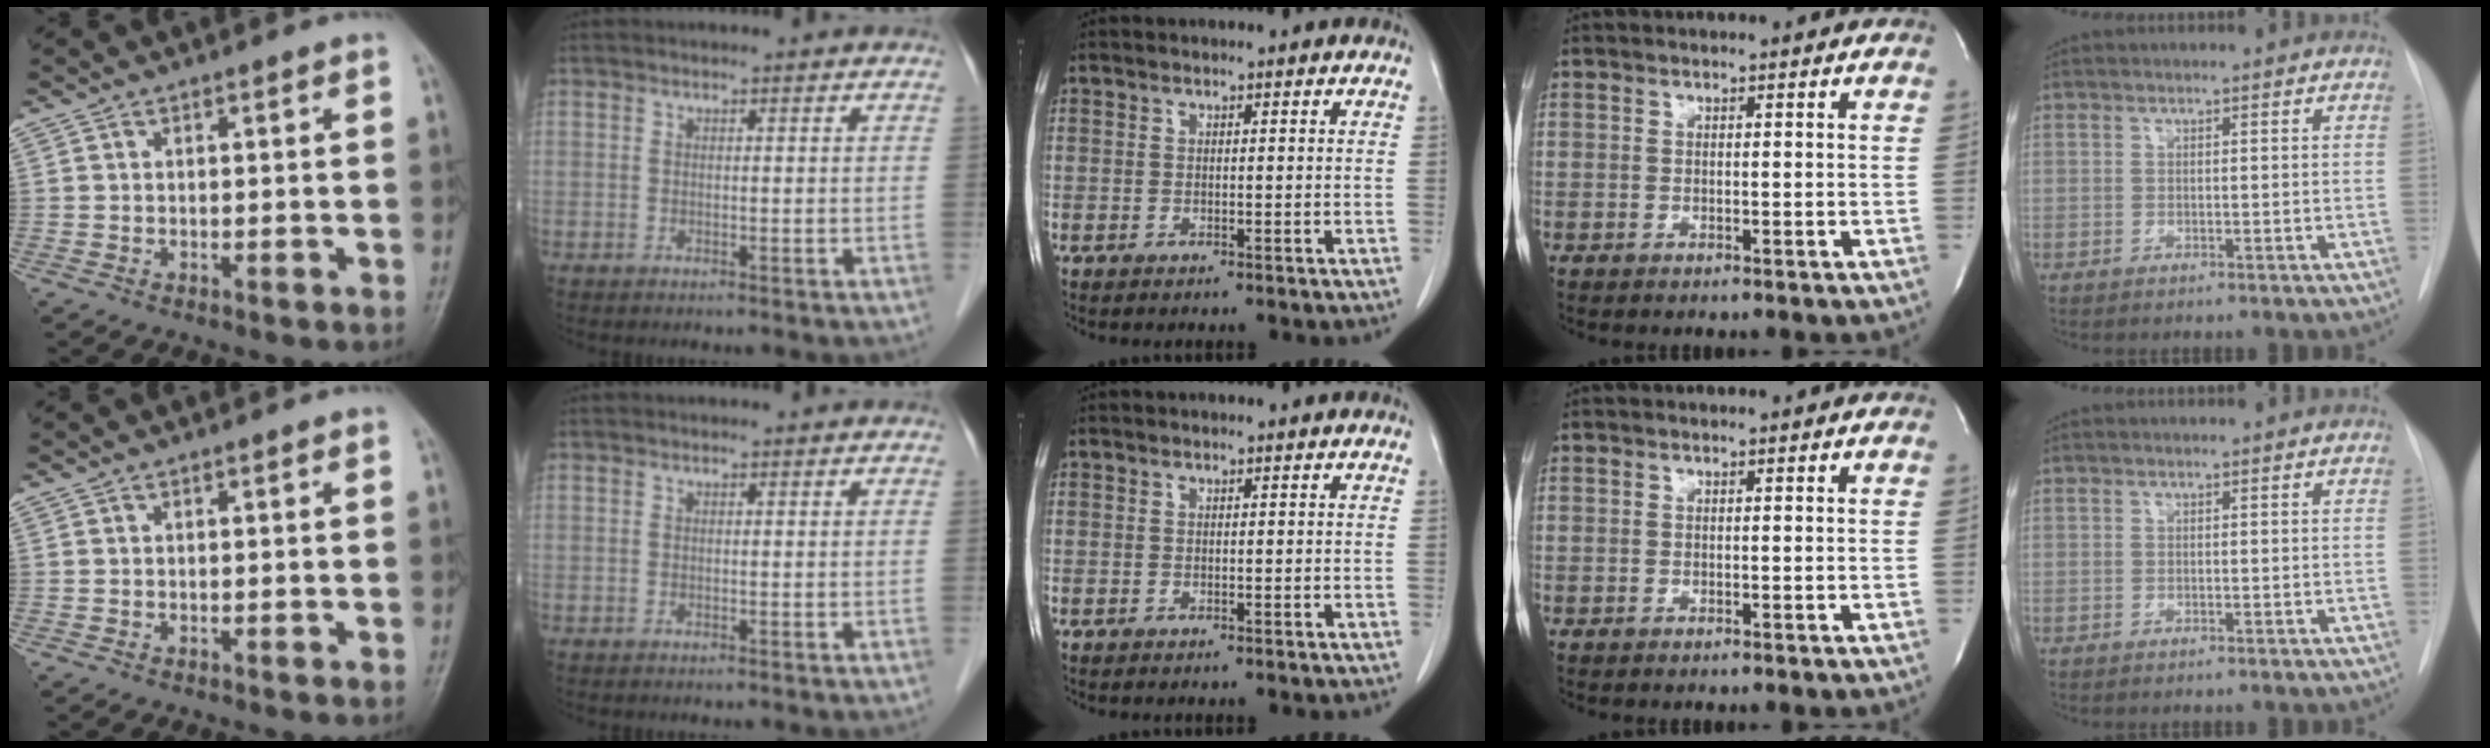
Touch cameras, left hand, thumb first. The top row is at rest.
{}